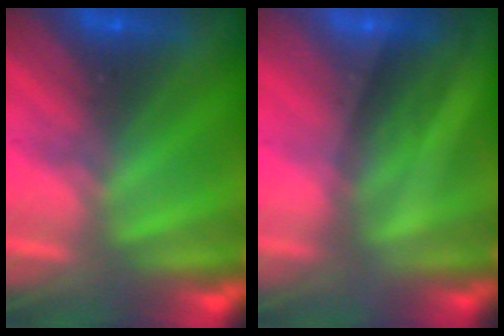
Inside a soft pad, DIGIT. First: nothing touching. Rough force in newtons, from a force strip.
{"total": 2.0}